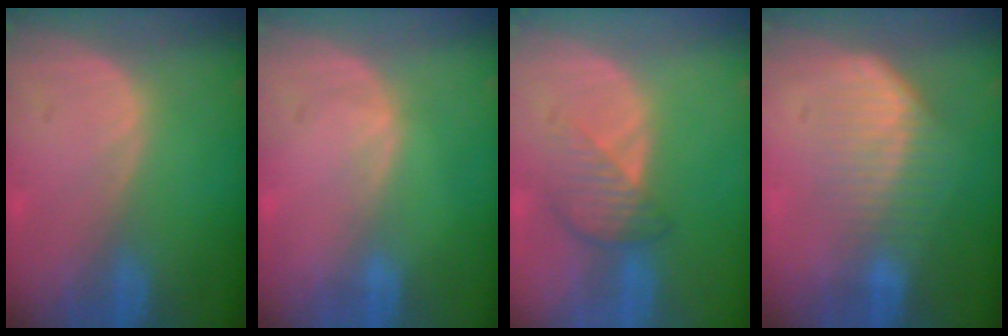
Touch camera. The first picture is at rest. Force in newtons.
{"total": 0.6, "press": 0.5, "slide": 0.2}
{"total": 4.3, "press": 3.8, "slide": 1.9}
{"total": 7.4, "press": 6.4, "slide": 3.8}